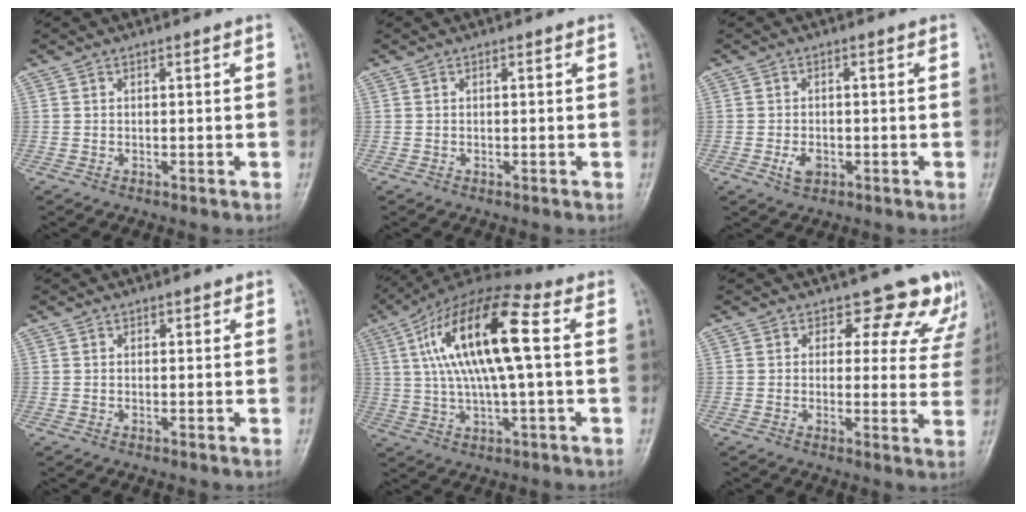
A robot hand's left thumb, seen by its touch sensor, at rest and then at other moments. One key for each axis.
{"total": 0.0}
{"total": 3.2, "fx": -1.2, "fy": 2.0, "fz": 2.1, "tx": -0.036, "ty": 0.005, "tz": -0.019}
{"total": 0.8, "fx": 0.5, "fy": 0.5, "fz": 0.4, "tx": 0.003, "ty": -0.001, "tz": 0.003}
{"total": 18.2, "fx": 3.4, "fy": 5.5, "fz": 17.0, "tx": -0.323, "ty": 0.026, "tz": 0.055}
{"total": 10.4, "fx": 8.6, "fy": 5.5, "fz": 2.2, "tx": 0.033, "ty": -0.045, "tz": 0.067}